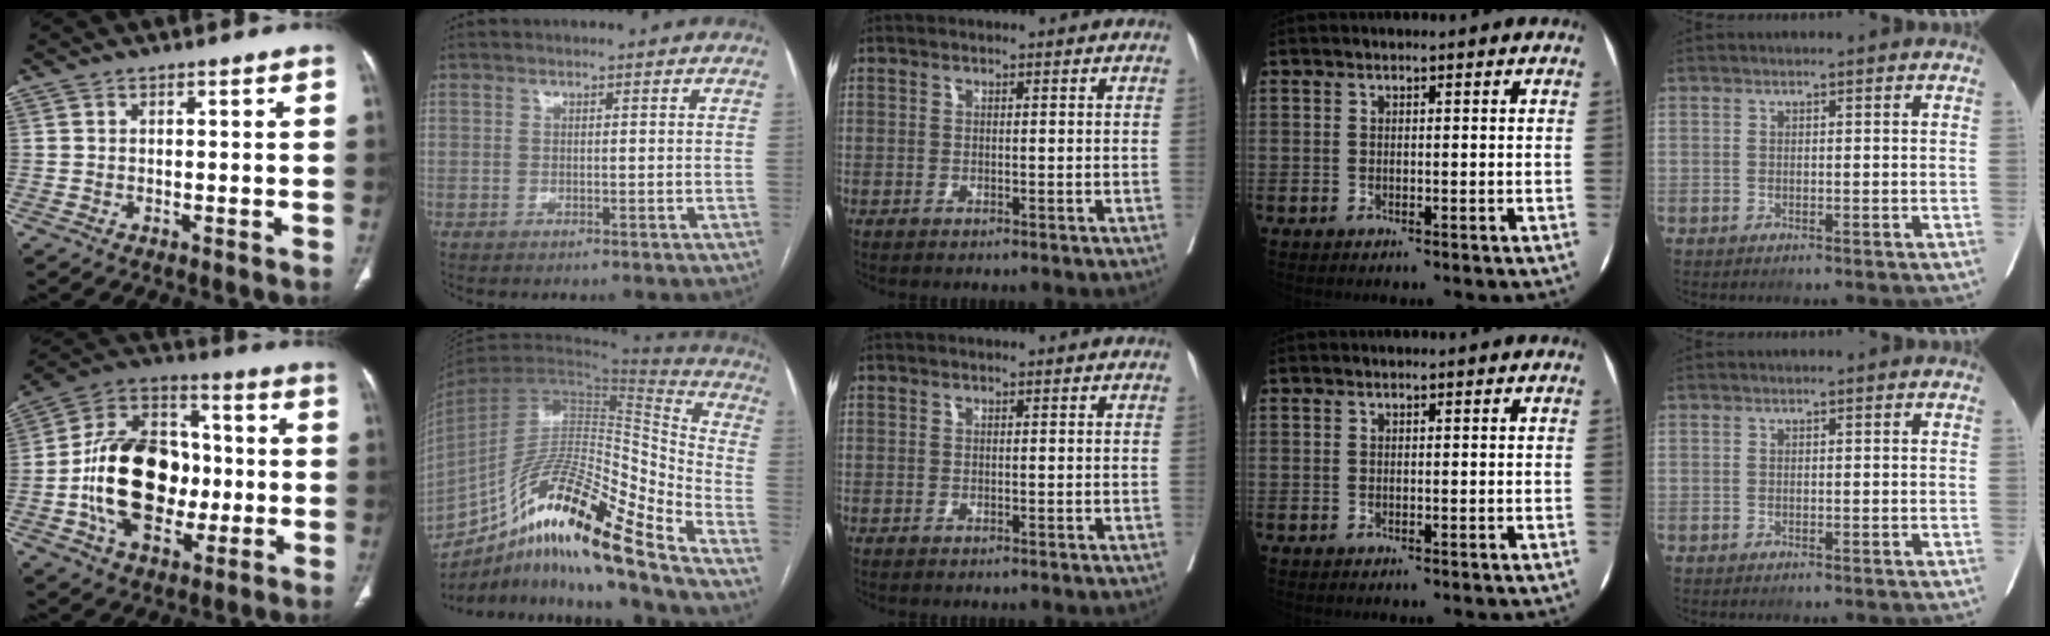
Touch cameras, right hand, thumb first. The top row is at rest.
{"thumb": {"total": 22.4, "force": [-3.0, 15.2, 16.2], "torque": [-0.245, 0.031, -0.043]}, "index": {"total": 24.5, "force": [-16.6, 2.7, 17.9], "torque": [-0.301, -0.004, -0.294]}}